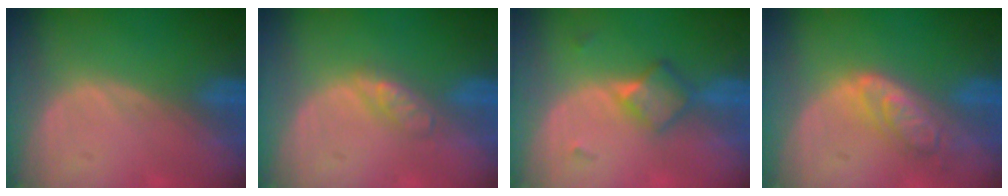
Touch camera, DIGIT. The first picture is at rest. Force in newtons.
{"total": 3.1, "press": 3.0, "slide": 0.3}
{"total": 4.8, "press": 4.2, "slide": 2.2}
{"total": 6.2, "press": 5.5, "slide": 2.8}